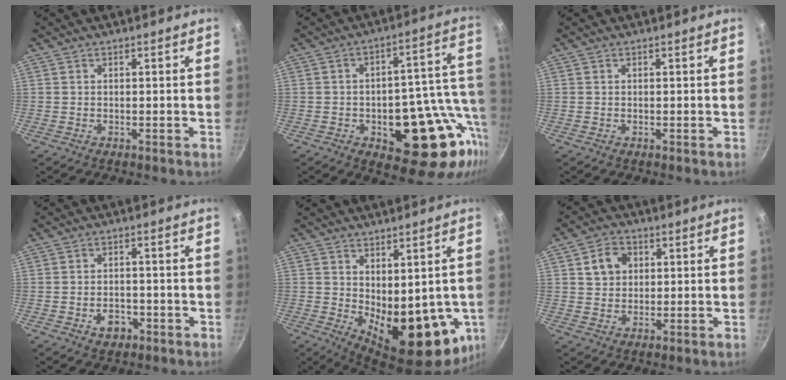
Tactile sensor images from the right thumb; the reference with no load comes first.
{"total": 20.5, "force": [-4.9, 10.5, 16.9], "torque": [-0.161, 0.022, -0.063]}
{"total": 0.0}
{"total": 4.2, "force": [-1.9, 3.0, 2.3], "torque": [-0.023, 0.017, -0.026]}
{"total": 16.4, "force": [-0.7, 8.5, 14.0], "torque": [-0.165, -0.037, 0.013]}
{"total": 6.1, "force": [1.8, 5.0, 2.9], "torque": [-0.025, 0.010, 0.027]}